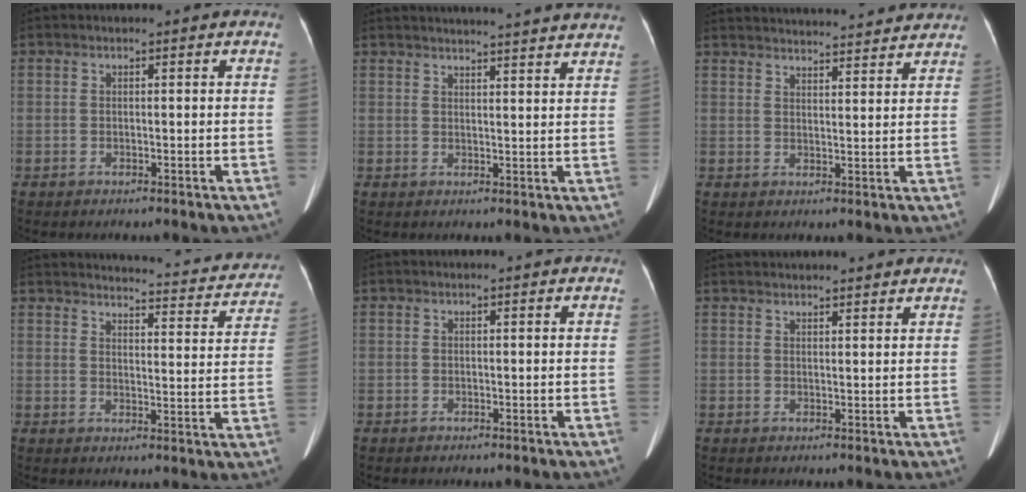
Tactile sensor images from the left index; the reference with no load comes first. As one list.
[{"total": 21.3, "force": [20.3, 0.4, 6.3], "torque": [-0.082, -0.024, 0.246]}, {"total": 22.2, "force": [21.0, 3.0, 6.4], "torque": [-0.097, -0.001, 0.269]}, {"total": 22.5, "force": [21.1, 4.2, 6.3], "torque": [-0.066, -0.059, 0.234]}, {"total": 0.0}, {"total": 9.8, "force": [9.1, 1.4, 3.2], "torque": [-0.032, 0.024, 0.109]}]